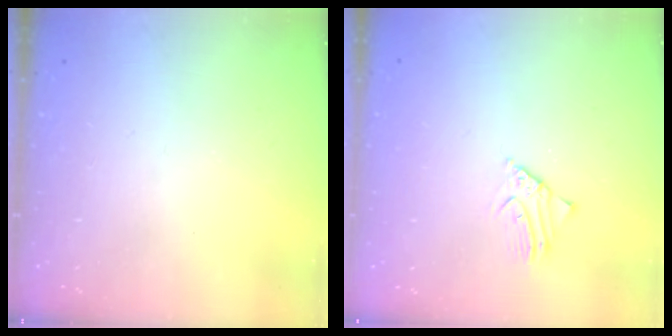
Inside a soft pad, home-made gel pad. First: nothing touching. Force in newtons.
{"total": 2.6, "press": 2.6, "slide": 0.3}